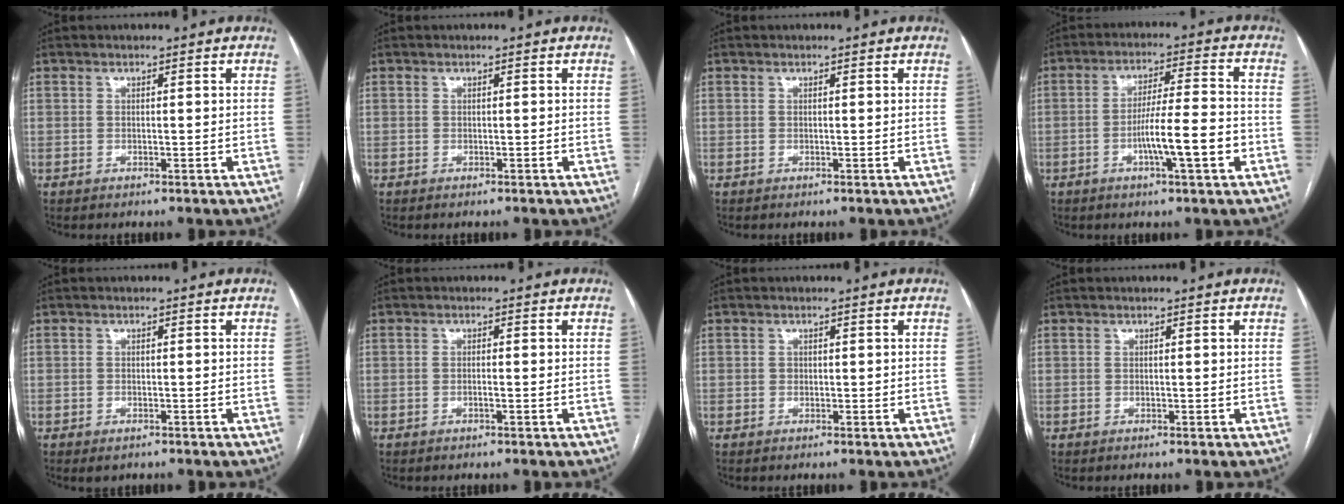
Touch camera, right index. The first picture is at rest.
{"total": 0.0}
{"total": 0.0}
{"total": 9.5, "force": [-3.1, 0.4, 8.9], "torque": [-0.149, 0.004, -0.053]}
{"total": 1.4, "force": [-0.9, 0.8, 0.8], "torque": [-0.008, 0.000, -0.005]}
{"total": 1.0, "force": [-0.4, 0.0, 0.9], "torque": [-0.016, 0.001, -0.007]}
{"total": 0.7, "force": [0.0, 0.6, 0.3], "torque": [-0.003, 0.002, 0.000]}
{"total": 0.0}